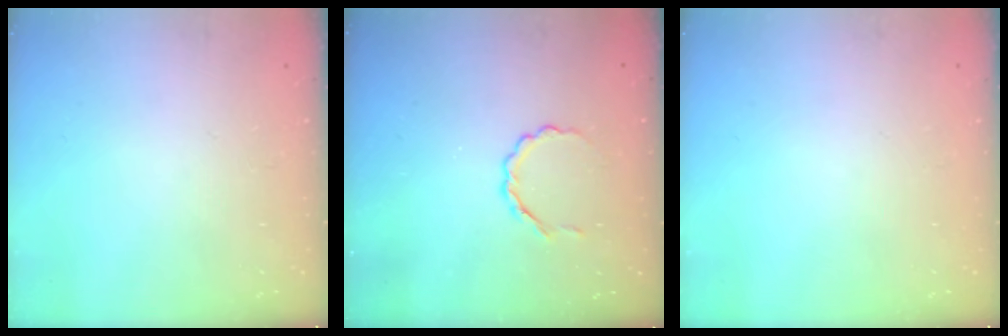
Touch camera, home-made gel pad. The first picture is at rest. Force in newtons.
{"total": 3.5, "press": 3.4, "slide": 1.1}
{"total": 0.0}